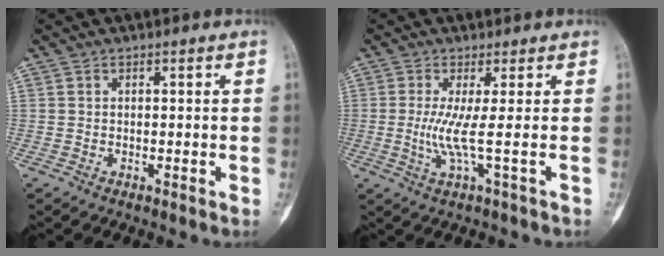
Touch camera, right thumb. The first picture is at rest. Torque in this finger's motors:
{"motor_torque": [0.30, 1.03, 0.29, 0.01, 0.25]}